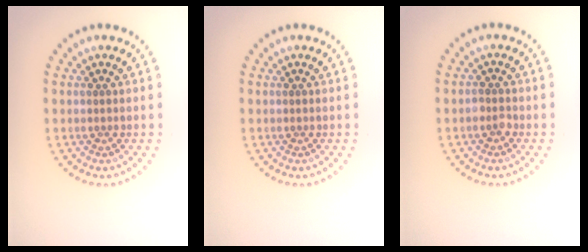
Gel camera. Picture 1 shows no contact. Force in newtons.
{"total": 0.0}
{"total": 1.2, "press": 1.1, "slide": 0.4}